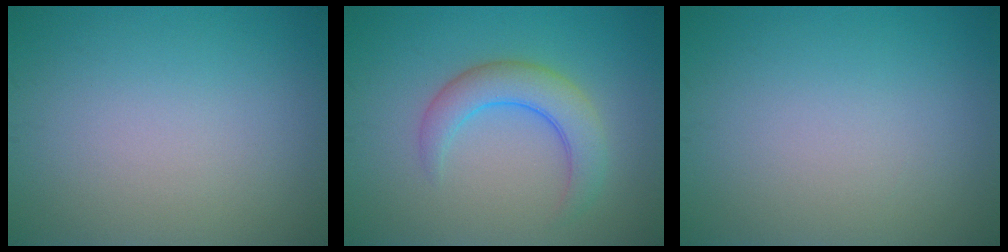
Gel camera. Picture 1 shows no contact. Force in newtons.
{"total": 4.3, "press": 4.3, "slide": 0.3}
{"total": 0.0}